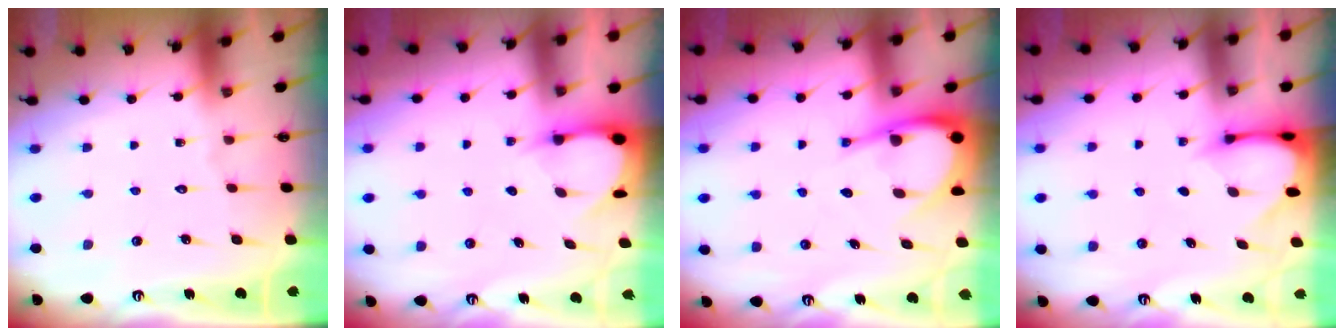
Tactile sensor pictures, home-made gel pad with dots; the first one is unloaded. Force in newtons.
{"total": 3.3, "press": 3.3, "slide": 0.4}
{"total": 8.3, "press": 8.3, "slide": 1.0}
{"total": 3.2, "press": 3.2, "slide": 0.1}